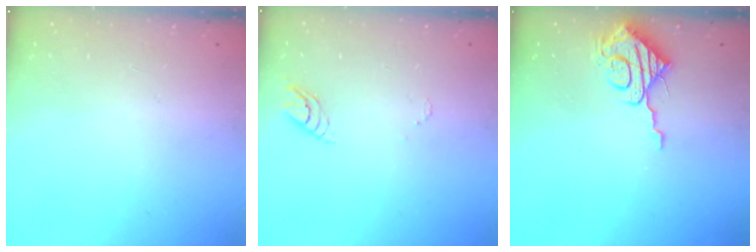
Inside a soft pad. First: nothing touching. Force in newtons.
{"total": 3.3, "press": 3.3, "slide": 0.3}
{"total": 10.3, "press": 10.3, "slide": 0.9}